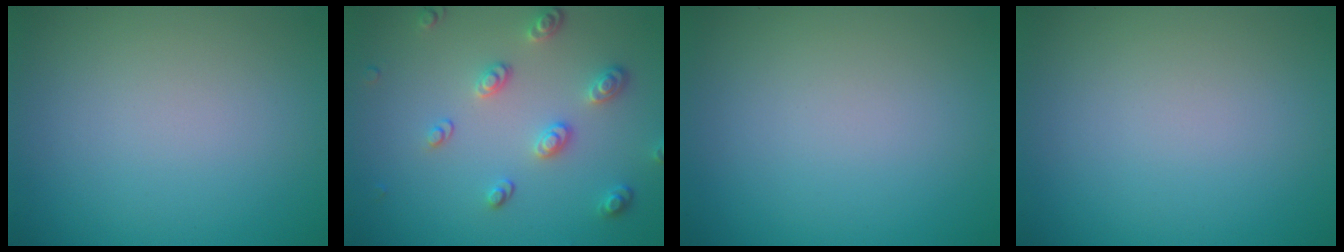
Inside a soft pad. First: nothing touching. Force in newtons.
{"total": 3.2, "press": 2.7, "slide": 1.8}
{"total": 0.0}
{"total": 0.0}